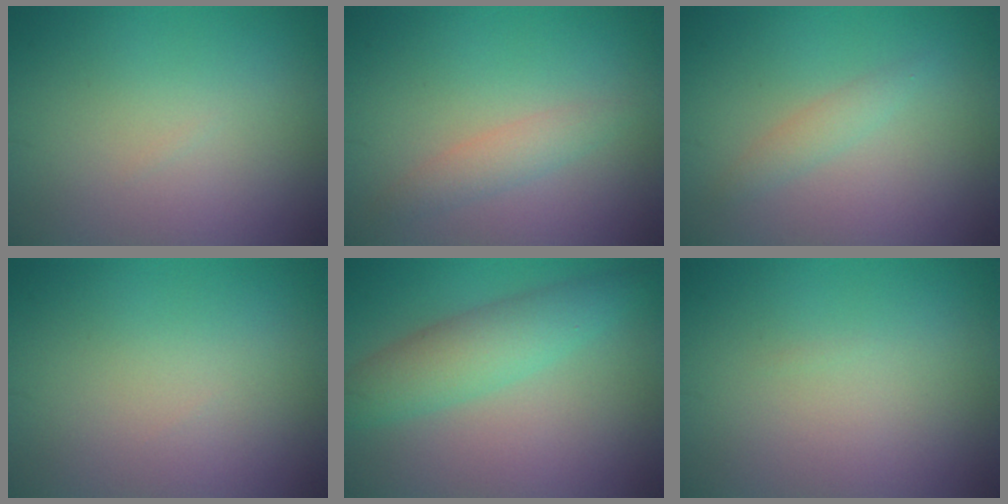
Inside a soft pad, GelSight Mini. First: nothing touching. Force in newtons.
{"total": 1.8, "press": 1.8, "slide": 0.0}
{"total": 1.3, "press": 1.3, "slide": 0.0}
{"total": 0.0}
{"total": 4.5, "press": 4.5, "slide": 0.1}
{"total": 0.0}